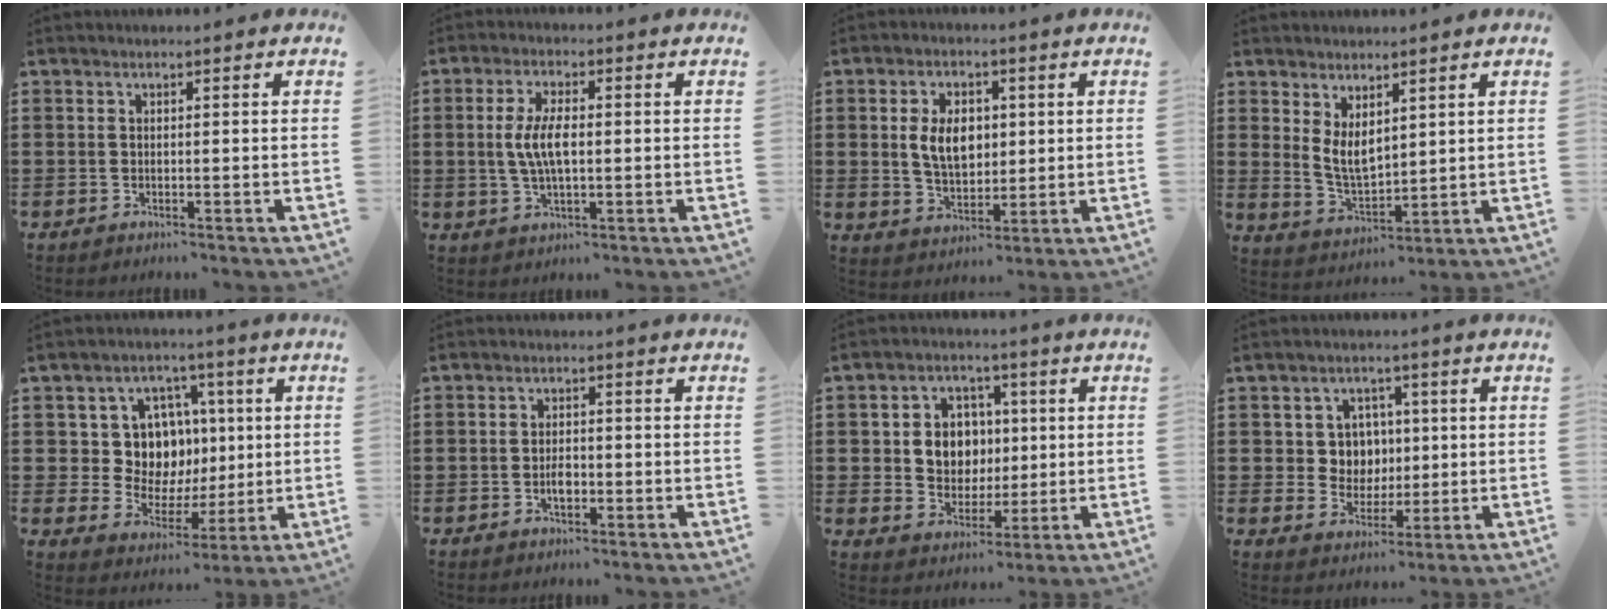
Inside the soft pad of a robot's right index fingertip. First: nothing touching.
{"total": 6.0, "force": [0.2, 2.3, 5.5], "torque": [-0.126, -0.001, -0.006]}
{"total": 6.9, "force": [0.9, 4.5, 5.2], "torque": [-0.101, 0.007, 0.009]}
{"total": 5.1, "force": [2.4, 2.8, 3.6], "torque": [-0.078, -0.001, 0.047]}
{"total": 9.9, "force": [1.9, 8.8, 4.0], "torque": [-0.097, 0.007, 0.042]}
{"total": 2.5, "force": [-0.9, 1.4, 1.8], "torque": [-0.028, -0.002, -0.018]}
{"total": 6.8, "force": [0.9, 6.2, 2.7], "torque": [-0.064, 0.015, 0.011]}
{"total": 5.4, "force": [1.1, 5.0, 1.7], "torque": [-0.051, 0.016, 0.017]}